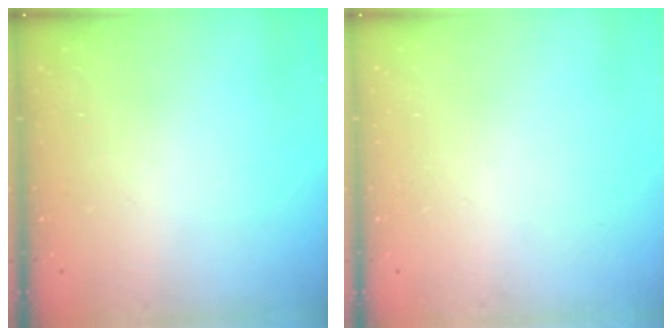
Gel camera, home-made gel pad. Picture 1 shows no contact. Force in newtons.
{"total": 0.0}